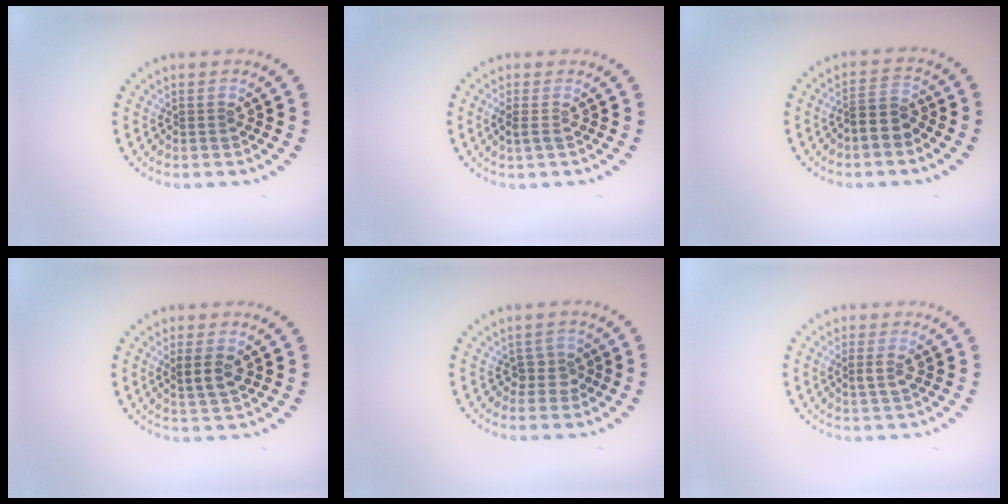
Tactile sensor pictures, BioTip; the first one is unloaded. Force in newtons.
{"total": 1.1, "press": 1.0, "slide": 0.5}
{"total": 2.7, "press": 2.4, "slide": 1.2}
{"total": 2.5, "press": 2.3, "slide": 0.9}
{"total": 1.7, "press": 1.4, "slide": 1.0}
{"total": 1.5, "press": 1.4, "slide": 0.6}